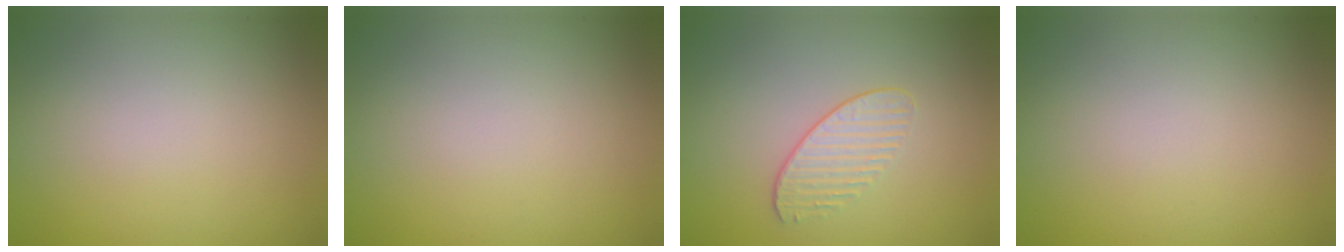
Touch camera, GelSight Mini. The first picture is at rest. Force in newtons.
{"total": 0.0}
{"total": 1.8, "press": 1.3, "slide": 1.1}
{"total": 0.0}